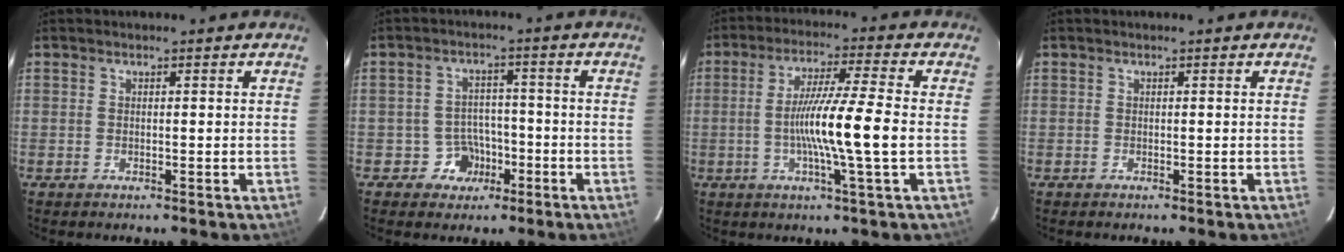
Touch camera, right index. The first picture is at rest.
{"total": 5.1, "force": [-2.5, 4.3, 0.6], "torque": [-0.021, 0.021, -0.034]}
{"total": 11.0, "force": [-1.7, -1.3, 10.7], "torque": [-0.193, -0.006, -0.035]}
{"total": 0.0}